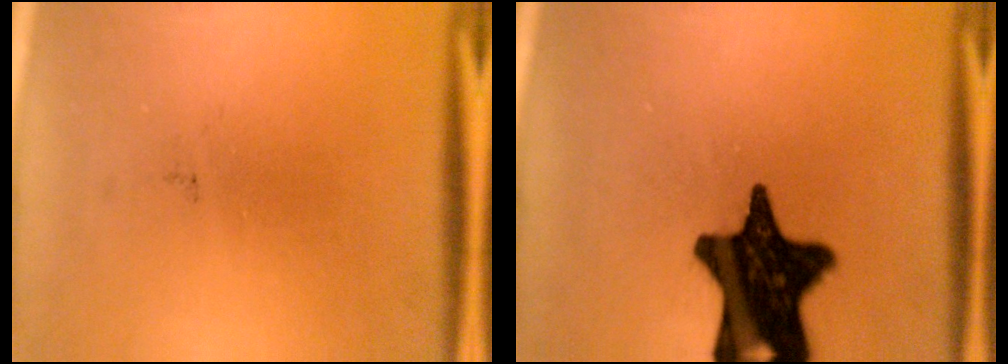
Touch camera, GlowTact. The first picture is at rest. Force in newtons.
{"total": 17.0}